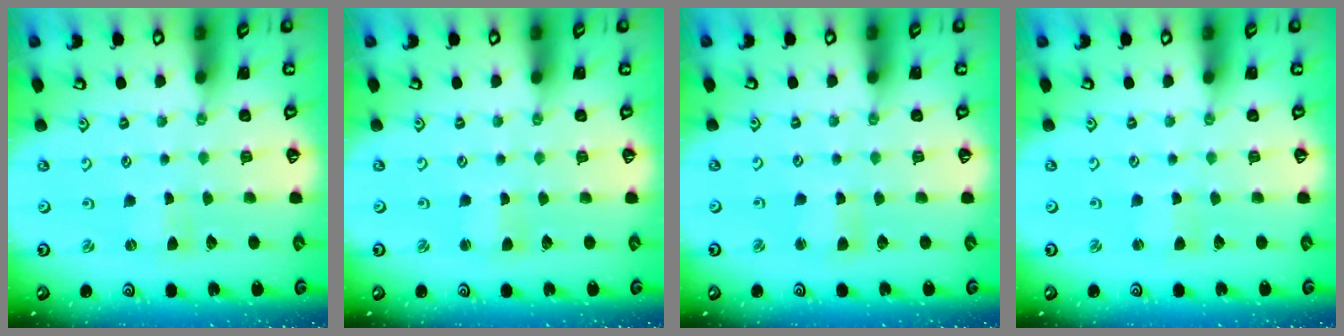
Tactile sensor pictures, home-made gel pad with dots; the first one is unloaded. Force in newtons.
{"total": 2.0, "press": 2.0, "slide": 0.3}
{"total": 2.8, "press": 2.8, "slide": 0.3}
{"total": 0.7, "press": 0.7, "slide": 0.2}